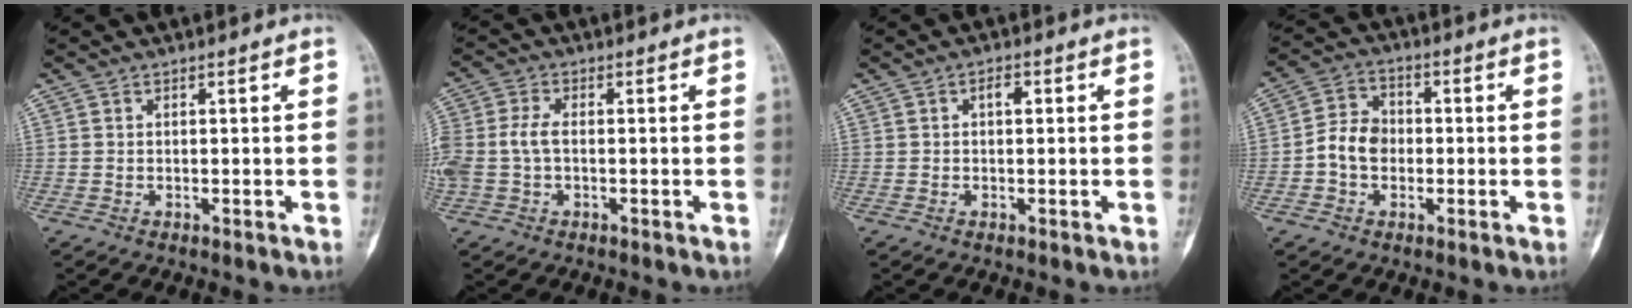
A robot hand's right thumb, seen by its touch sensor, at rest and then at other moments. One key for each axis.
{"total": 6.2, "fx": -0.4, "fy": 3.7, "fz": 4.9, "tx": -0.133, "ty": 0.015, "tz": -0.009}
{"total": 2.0, "fx": 0.4, "fy": 1.0, "fz": 1.7, "tx": -0.022, "ty": 0.005, "tz": 0.002}
{"total": 7.0, "fx": -1.2, "fy": 5.6, "fz": 4.1, "tx": -0.057, "ty": 0.024, "tz": -0.033}